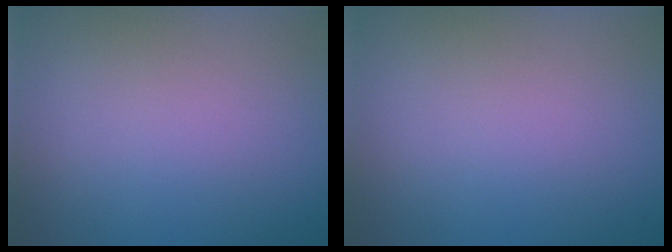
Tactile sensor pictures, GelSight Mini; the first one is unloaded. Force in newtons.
{"total": 0.0}